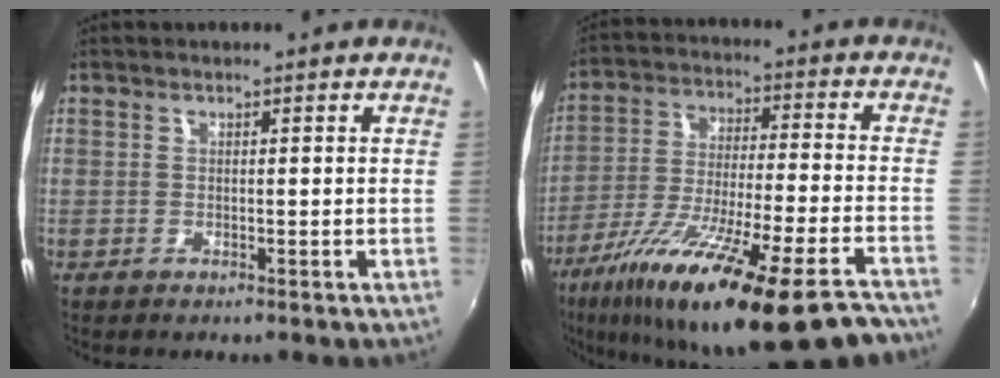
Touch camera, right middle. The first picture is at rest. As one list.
[{"total": 27.0, "force": [-19.7, 3.1, 18.2], "torque": [-0.317, -0.071, -0.311]}]